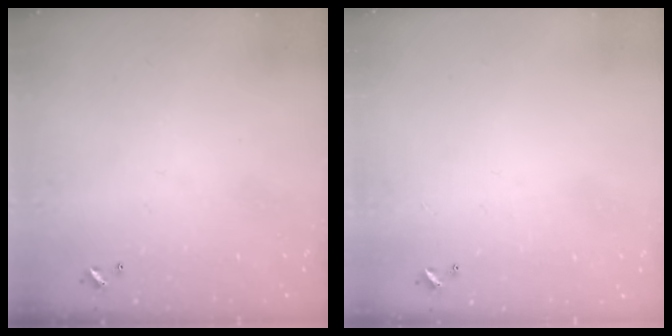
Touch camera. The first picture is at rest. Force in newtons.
{"total": 0.6, "press": 0.2, "slide": 0.6}